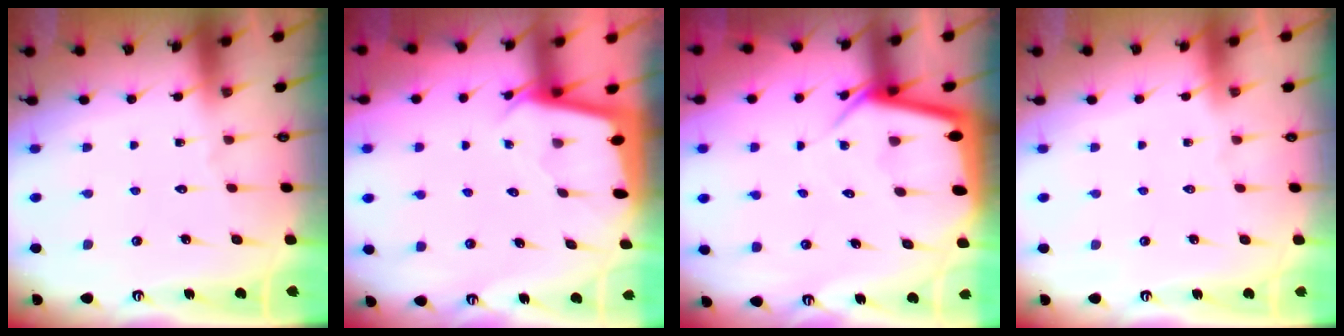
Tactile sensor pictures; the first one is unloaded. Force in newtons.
{"total": 2.2, "press": 2.1, "slide": 0.3}
{"total": 6.3, "press": 6.3, "slide": 0.6}
{"total": 0.6, "press": 0.6, "slide": 0.2}